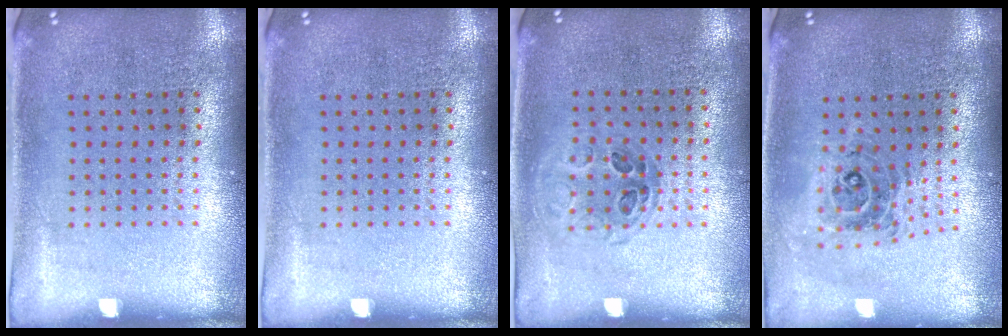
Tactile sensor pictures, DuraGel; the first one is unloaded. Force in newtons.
{"total": 0.0}
{"total": 1.0, "press": 0.8, "slide": 0.5}
{"total": 0.9, "press": 0.8, "slide": 0.2}